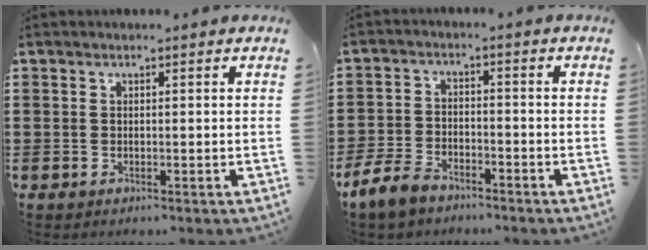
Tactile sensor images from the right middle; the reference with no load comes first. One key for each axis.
{"total": 5.5, "fx": -4.5, "fy": 2.1, "fz": 2.3, "tx": -0.073, "ty": -0.002, "tz": -0.097}